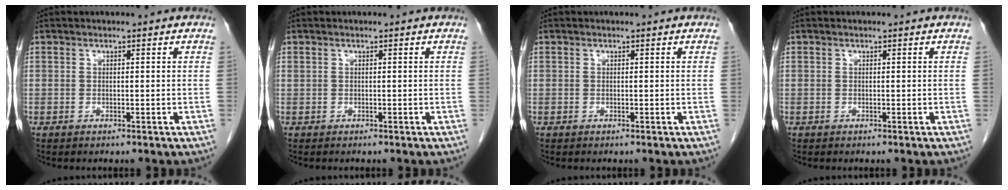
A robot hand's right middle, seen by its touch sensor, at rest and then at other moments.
{"total": 0.0}
{"total": 0.0}
{"total": 0.0}